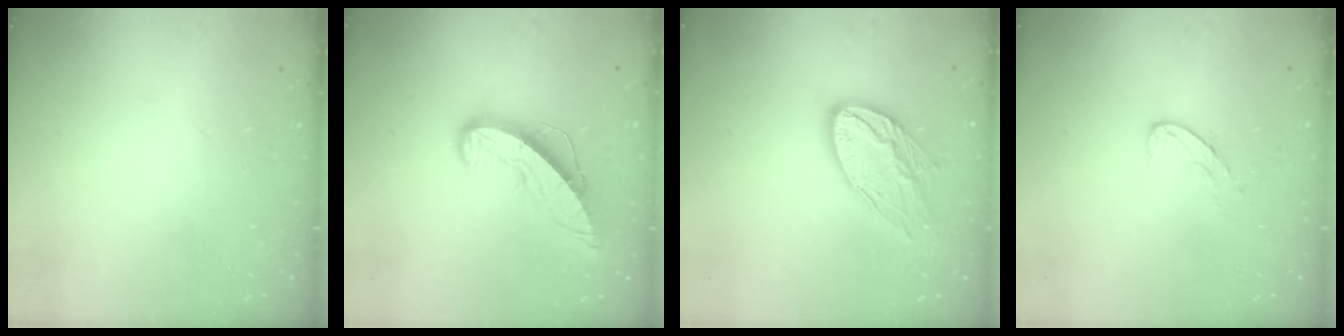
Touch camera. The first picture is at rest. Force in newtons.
{"total": 10.8, "press": 10.7, "slide": 0.8}
{"total": 13.5, "press": 13.5, "slide": 1.0}
{"total": 5.8, "press": 5.8, "slide": 0.4}